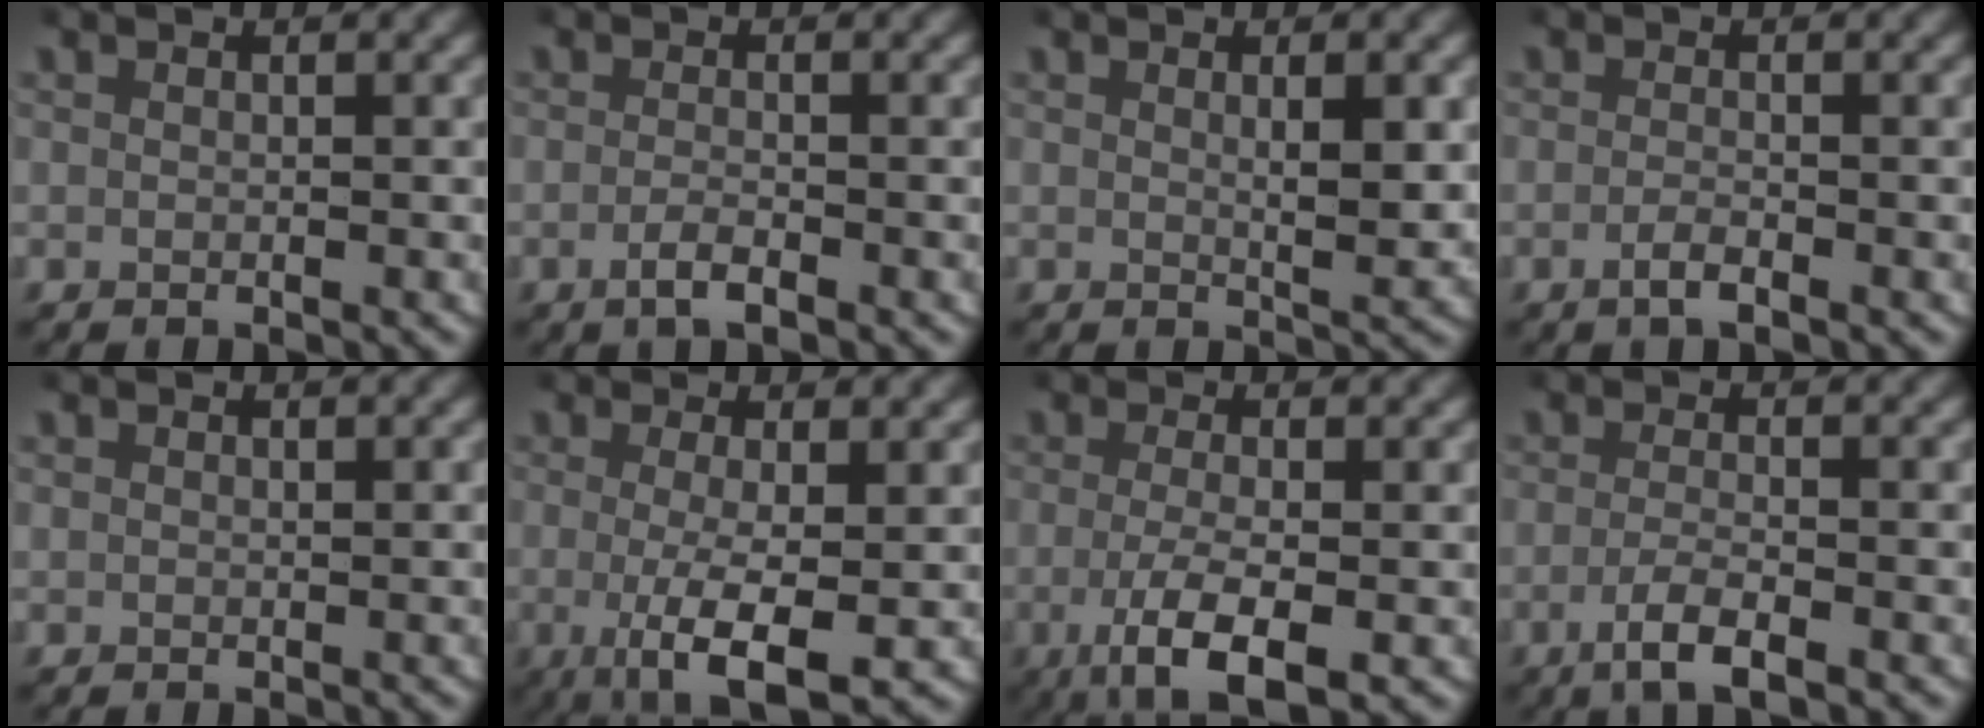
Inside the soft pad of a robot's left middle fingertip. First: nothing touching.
{"total": 1.5, "force": [-0.9, 0.4, 1.2], "torque": [-0.027, -0.007, -0.015]}
{"total": 2.1, "force": [1.0, 0.4, 1.8], "torque": [-0.026, -0.010, 0.020]}
{"total": 1.2, "force": [-0.8, 0.2, 0.8], "torque": [-0.021, -0.007, -0.013]}
{"total": 0.7, "force": [0.5, 0.5, -0.2], "torque": [0.003, -0.001, 0.009]}
{"total": 5.8, "force": [-1.8, 1.8, 5.2], "torque": [-0.106, -0.028, -0.011]}
{"total": 5.7, "force": [-2.4, 1.8, 4.9], "torque": [-0.099, -0.026, -0.022]}
{"total": 2.9, "force": [-1.5, 0.7, 2.4], "torque": [-0.050, -0.015, -0.020]}